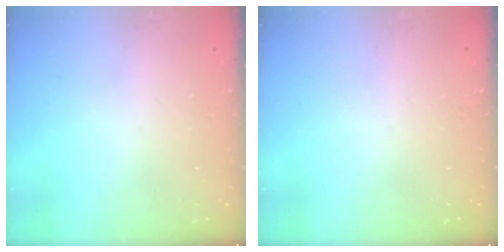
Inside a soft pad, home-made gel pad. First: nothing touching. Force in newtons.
{"total": 0.0}